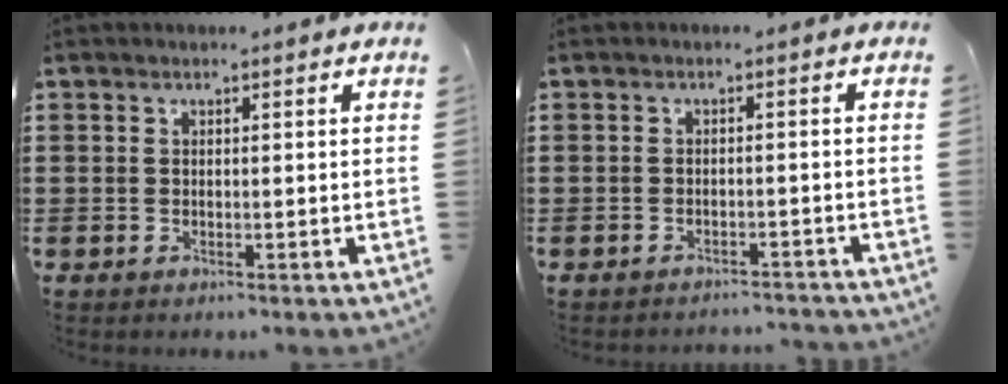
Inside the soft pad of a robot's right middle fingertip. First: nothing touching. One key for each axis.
{"total": 1.7, "fx": -1.7, "fy": -0.1, "fz": 0.0, "tx": -0.005, "ty": -0.001, "tz": -0.036}